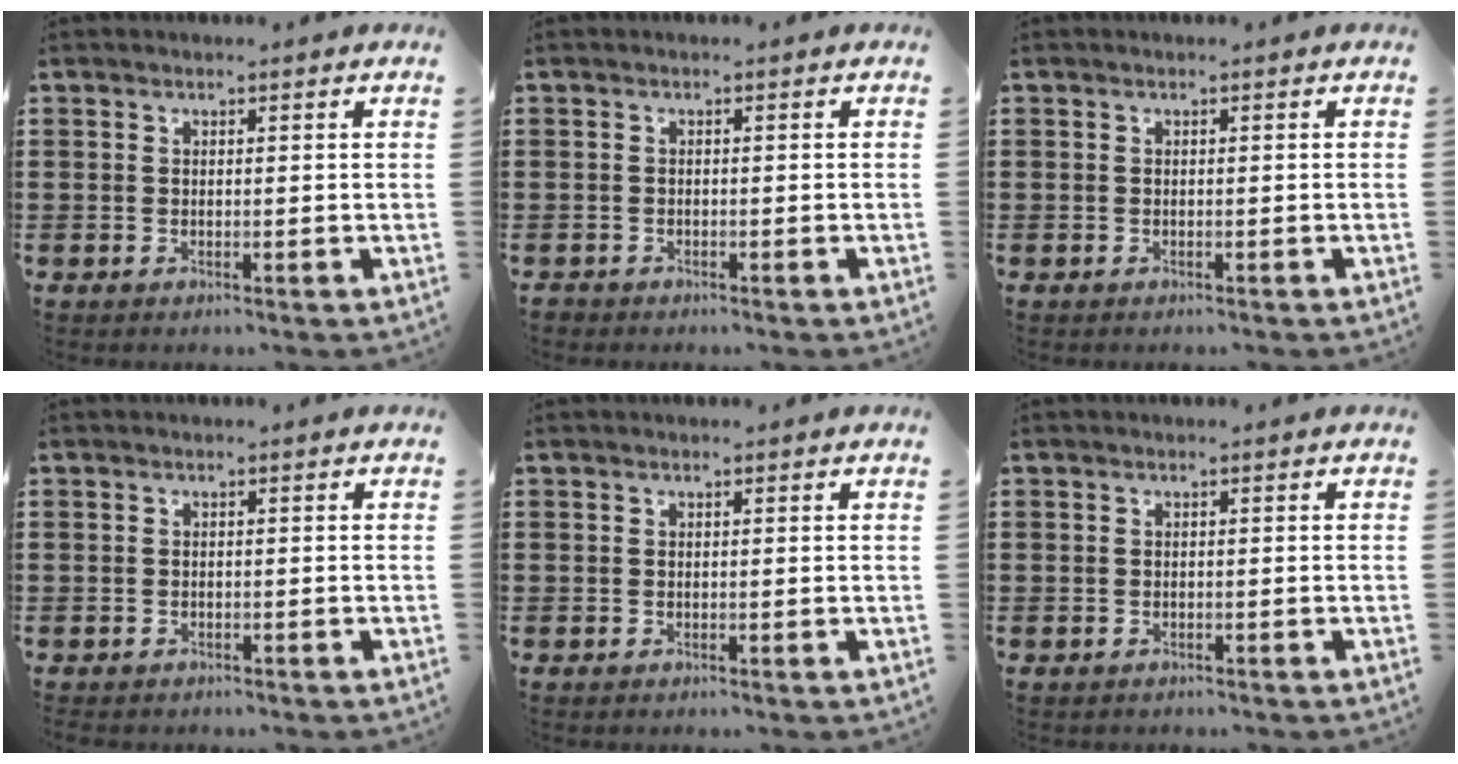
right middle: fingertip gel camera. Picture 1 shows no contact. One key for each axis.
{"total": 0.7, "fx": -0.7, "fy": 0.3, "fz": 0.0, "tx": -0.003, "ty": -0.001, "tz": -0.015}
{"total": 0.0}
{"total": 0.7, "fx": -0.7, "fy": 0.3, "fz": -0.1, "tx": 0.000, "ty": 0.000, "tz": -0.015}
{"total": 0.0}
{"total": 0.5, "fx": -0.4, "fy": 0.3, "fz": -0.1, "tx": 0.001, "ty": 0.001, "tz": -0.009}